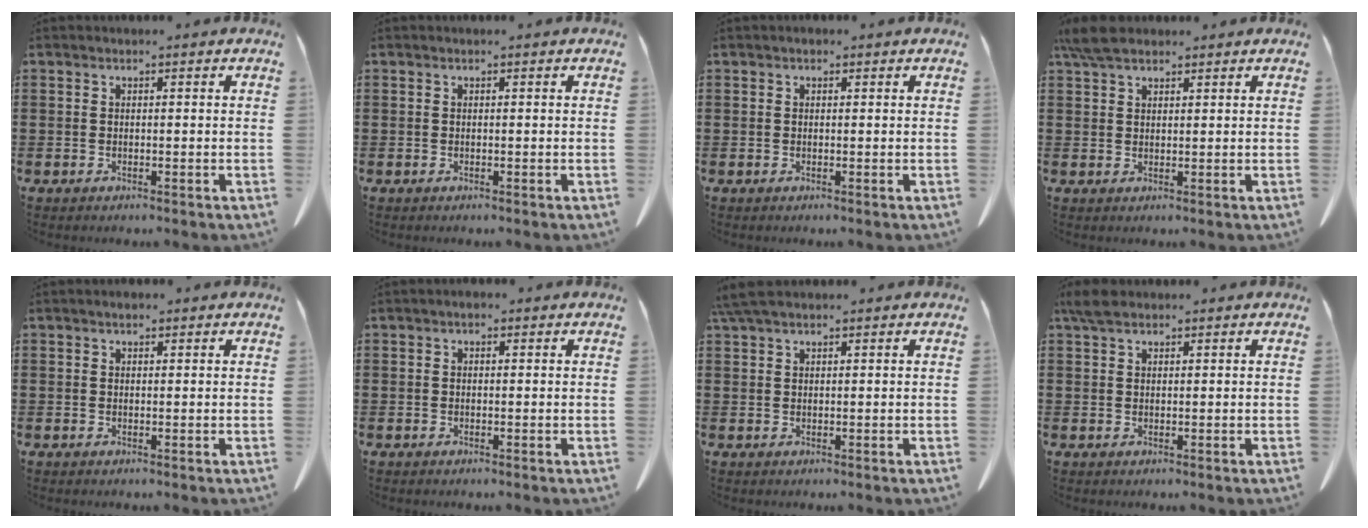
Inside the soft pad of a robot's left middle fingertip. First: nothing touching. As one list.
[{"total": 0.0}, {"total": 0.5, "force": [0.2, 0.5, 0.1], "torque": [-0.004, 0.005, 0.003]}, {"total": 4.6, "force": [3.6, 1.7, 2.3], "torque": [-0.056, 0.003, 0.069]}, {"total": 1.0, "force": [0.8, 0.4, 0.4], "torque": [-0.003, 0.000, 0.012]}, {"total": 0.7, "force": [0.1, 0.5, 0.4], "torque": [-0.010, 0.006, 0.002]}, {"total": 3.1, "force": [2.4, 0.8, 1.9], "torque": [-0.043, 0.003, 0.046]}, {"total": 2.8, "force": [2.1, 1.3, 1.3], "torque": [-0.034, 0.006, 0.040]}]